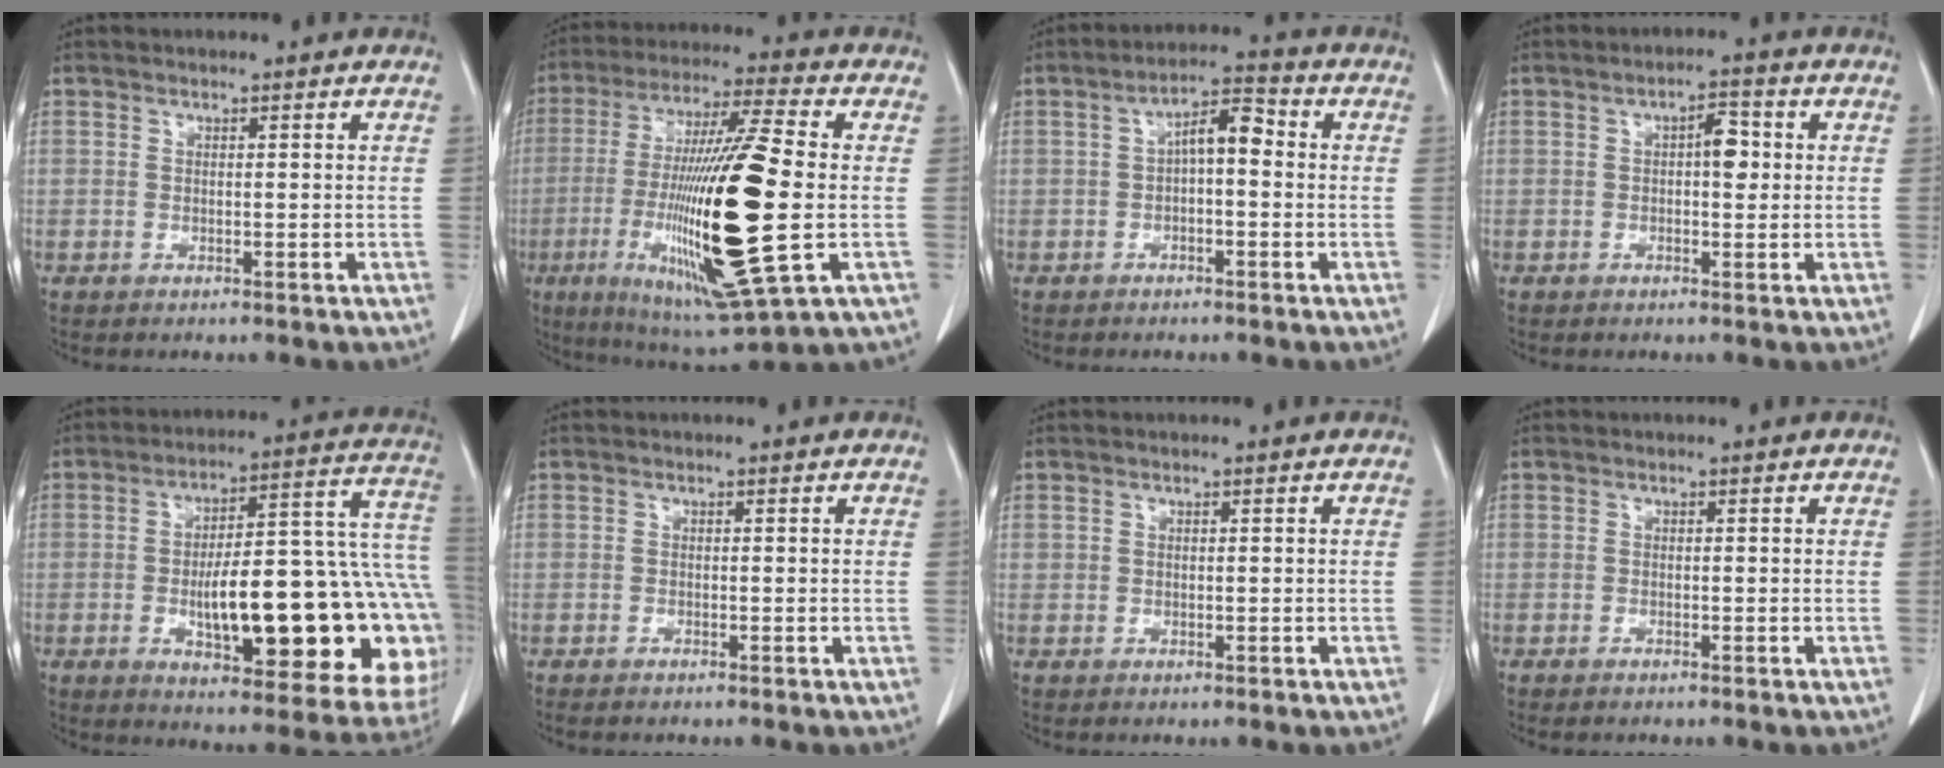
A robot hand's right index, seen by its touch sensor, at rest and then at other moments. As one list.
[{"total": 24.1, "force": [-3.9, 2.0, 23.7], "torque": [-0.481, -0.029, -0.065]}, {"total": 5.5, "force": [0.1, 1.9, 5.2], "torque": [-0.088, 0.029, -0.002]}, {"total": 3.4, "force": [0.5, 1.4, 3.1], "torque": [-0.041, 0.011, 0.007]}, {"total": 27.3, "force": [-4.7, 6.9, 26.0], "torque": [-0.271, 0.028, -0.052]}, {"total": 0.7, "force": [-0.6, -0.1, 0.3], "torque": [-0.008, -0.003, -0.011]}, {"total": 0.0}, {"total": 0.6, "force": [-0.5, -0.1, 0.2], "torque": [-0.008, -0.002, -0.009]}]